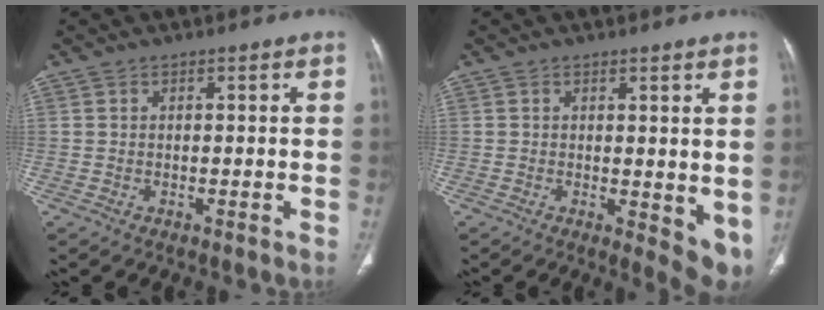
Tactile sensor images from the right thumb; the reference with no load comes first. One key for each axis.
{"total": 6.5, "fx": 0.3, "fy": 2.7, "fz": 5.8, "tx": -0.066, "ty": -0.018, "tz": 0.008}